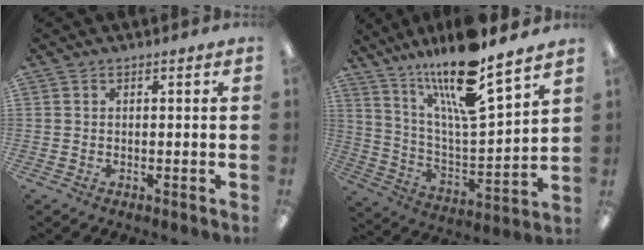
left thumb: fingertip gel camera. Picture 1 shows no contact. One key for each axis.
{"total": 18.4, "fx": 14.6, "fy": 2.6, "fz": 10.8, "tx": -0.208, "ty": -0.091, "tz": 0.244}